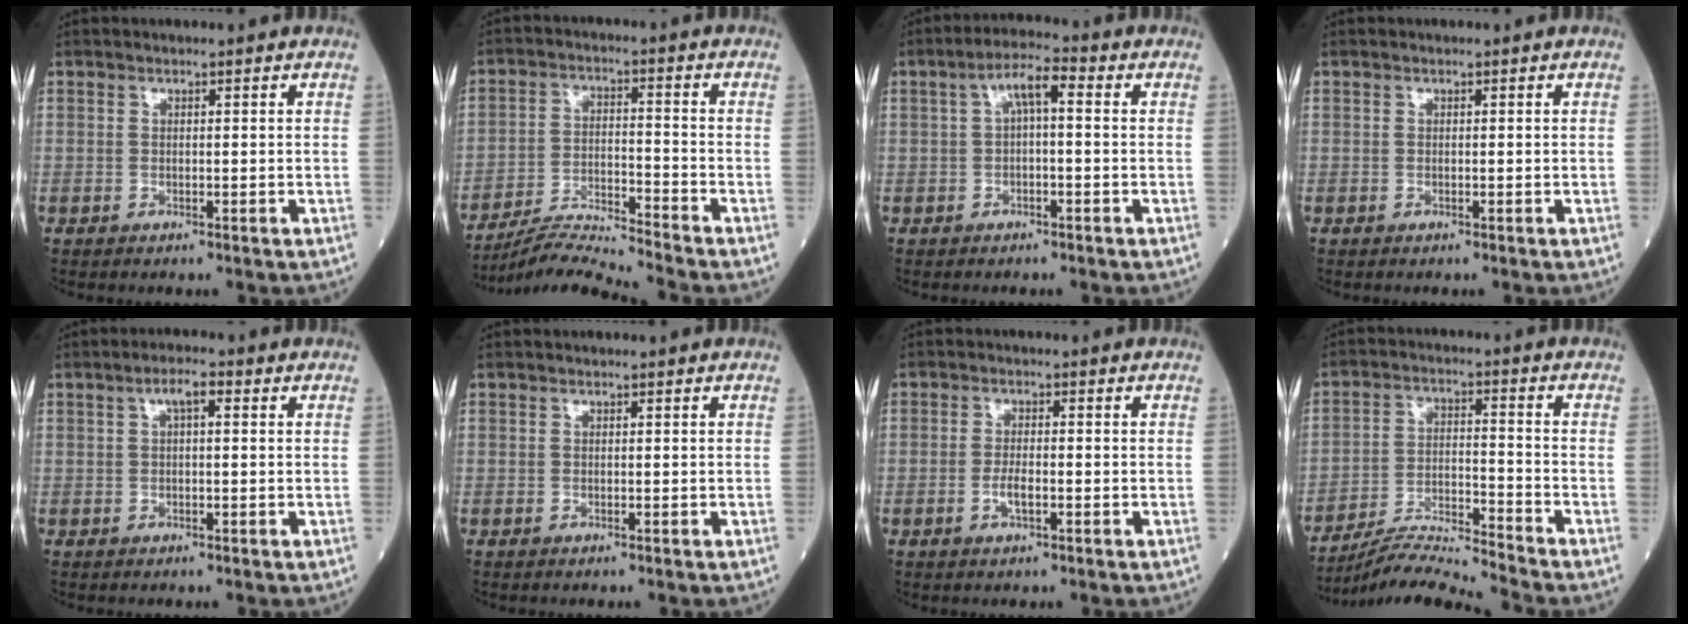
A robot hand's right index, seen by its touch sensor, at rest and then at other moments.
{"total": 8.1, "force": [-7.7, -2.4, 0.7], "torque": [-0.020, -0.007, -0.145]}
{"total": 5.1, "force": [0.8, 1.3, 4.8], "torque": [-0.088, 0.026, 0.012]}
{"total": 0.0}
{"total": 2.9, "force": [0.9, 0.8, 2.6], "torque": [-0.047, 0.013, 0.016]}
{"total": 0.0}
{"total": 2.6, "force": [-0.9, 0.7, 2.4], "torque": [-0.045, 0.001, -0.015]}
{"total": 9.3, "force": [-8.8, -2.5, 1.3], "torque": [-0.029, -0.003, -0.163]}